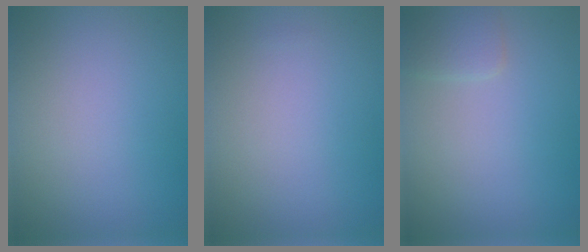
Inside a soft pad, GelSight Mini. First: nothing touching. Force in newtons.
{"total": 0.0}
{"total": 1.5, "press": 1.5, "slide": 0.1}